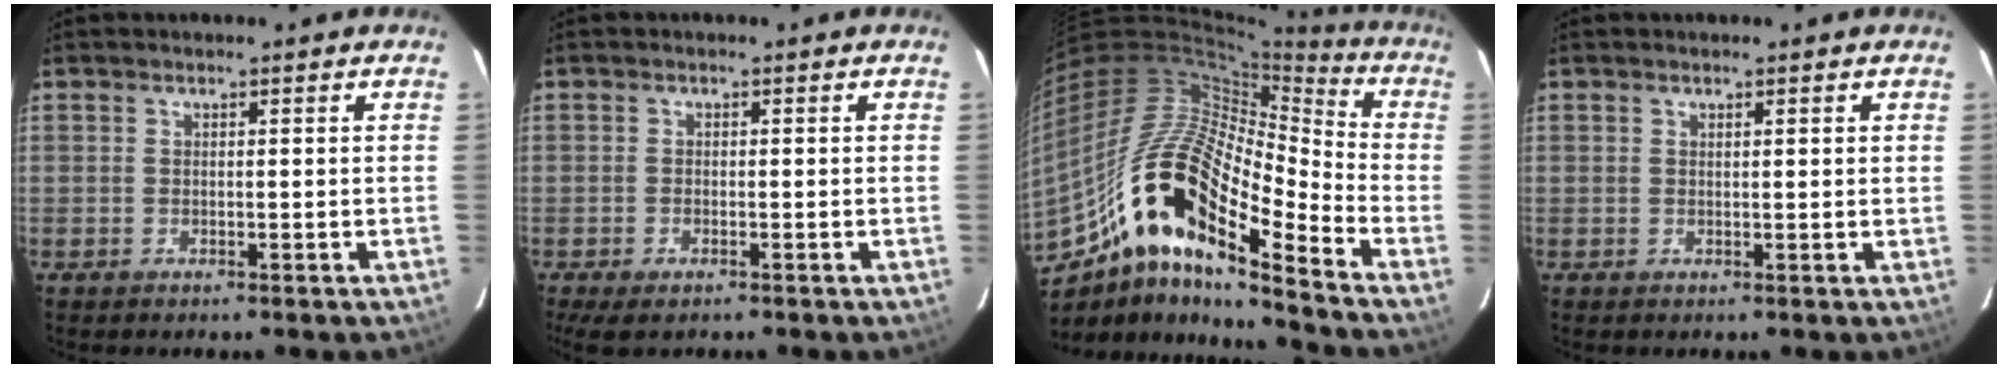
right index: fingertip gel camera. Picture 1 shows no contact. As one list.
[{"total": 3.4, "force": [-2.2, 1.4, 2.2], "torque": [-0.047, -0.009, -0.031]}, {"total": 20.1, "force": [-10.5, 5.0, 16.4], "torque": [-0.324, 0.027, -0.179]}, {"total": 0.8, "force": [0.5, 0.1, 0.6], "torque": [-0.011, 0.003, 0.008]}]